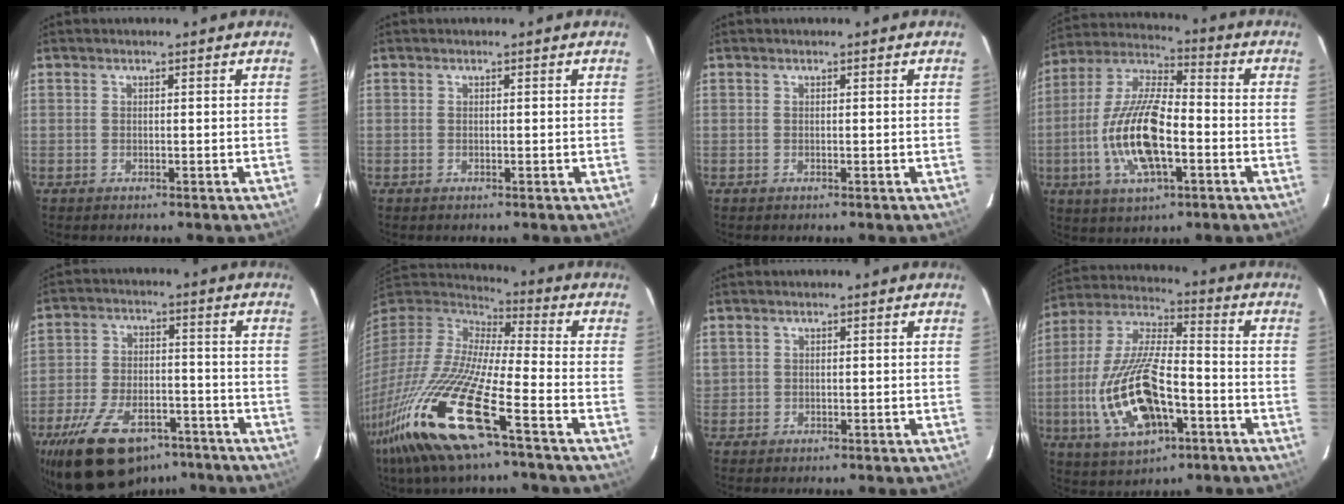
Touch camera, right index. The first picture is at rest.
{"total": 0.0}
{"total": 0.0}
{"total": 16.7, "force": [-4.5, 6.3, 14.9], "torque": [-0.306, -0.004, -0.086]}
{"total": 19.4, "force": [-13.2, 9.7, 10.4], "torque": [-0.220, -0.013, -0.205]}
{"total": 25.4, "force": [-14.6, 3.9, 20.5], "torque": [-0.398, -0.062, -0.282]}
{"total": 1.0, "force": [0.2, 1.0, 0.0], "torque": [0.003, 0.002, 0.002]}
{"total": 19.2, "force": [-6.2, 8.0, 16.3], "torque": [-0.351, -0.011, -0.106]}